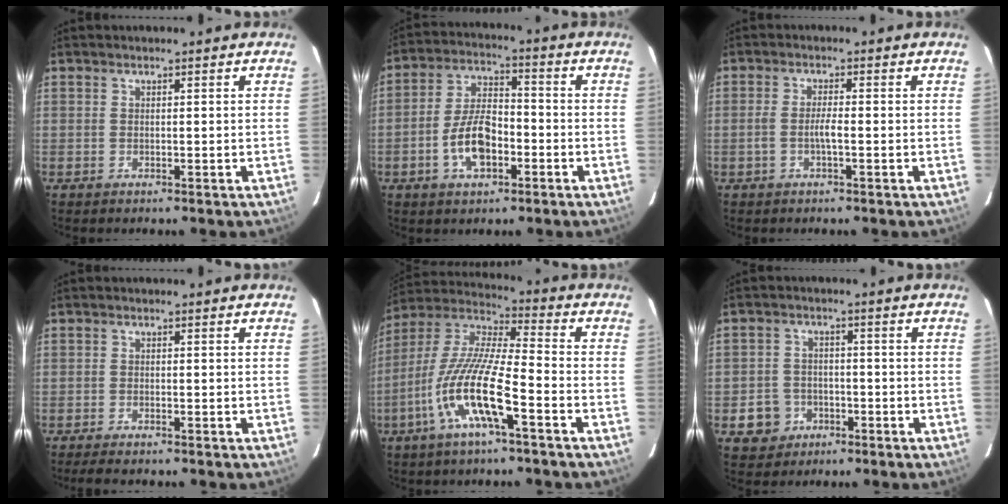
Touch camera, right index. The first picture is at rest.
{"total": 9.8, "force": [-3.7, 5.0, 7.6], "torque": [-0.153, 0.013, -0.062]}
{"total": 2.6, "force": [-0.9, 0.3, 2.4], "torque": [-0.051, 0.003, -0.018]}
{"total": 4.4, "force": [-3.7, 0.7, 2.1], "torque": [-0.048, -0.015, -0.064]}
{"total": 14.9, "force": [-6.5, 2.2, 13.2], "torque": [-0.265, -0.009, -0.132]}
{"total": 6.2, "force": [-2.7, 5.5, 1.1], "torque": [-0.037, 0.017, -0.037]}